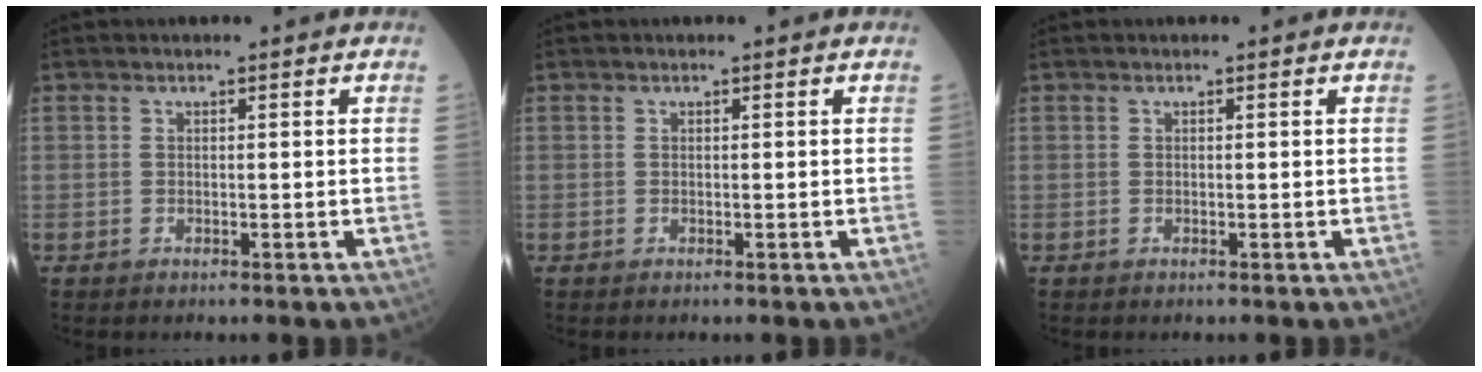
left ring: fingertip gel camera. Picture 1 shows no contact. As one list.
[{"total": 0.0}, {"total": 0.0}]